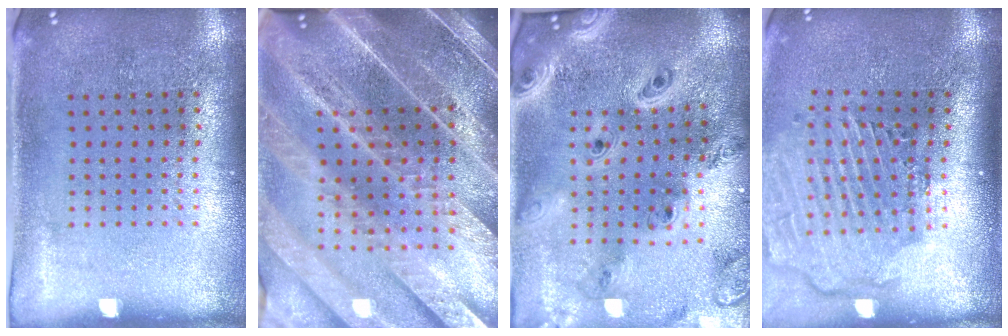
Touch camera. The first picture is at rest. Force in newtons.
{"total": 5.4, "press": 4.6, "slide": 2.8}
{"total": 4.1, "press": 3.1, "slide": 2.7}
{"total": 2.9, "press": 2.3, "slide": 1.8}